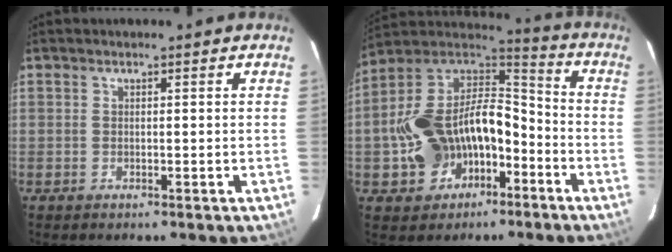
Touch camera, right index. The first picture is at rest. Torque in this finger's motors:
{"motor_torque": [0.71, -0.30, 0.96, 0.21]}